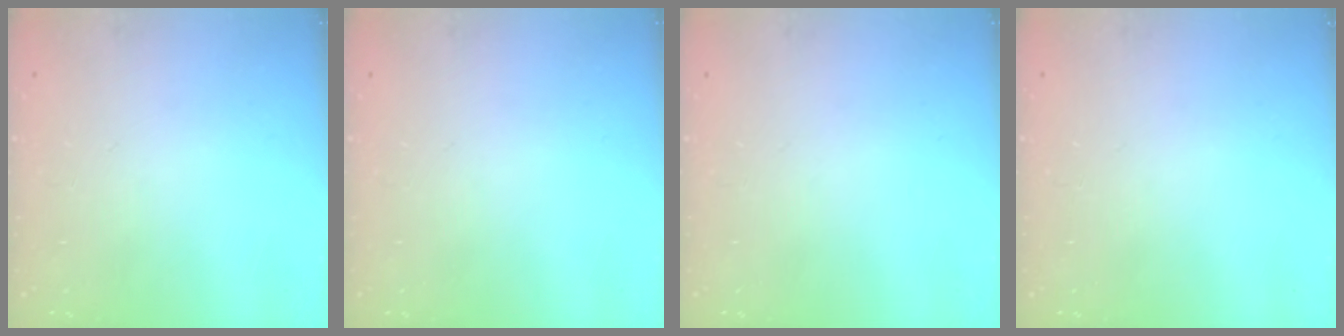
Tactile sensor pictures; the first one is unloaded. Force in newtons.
{"total": 0.0}
{"total": 0.0}
{"total": 0.0}